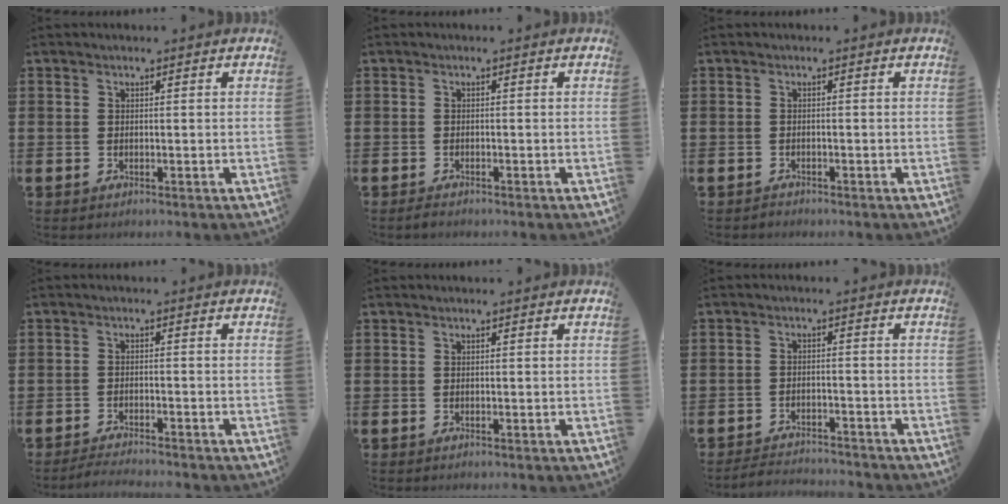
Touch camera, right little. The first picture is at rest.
{"total": 0.6, "force": [-0.5, 0.2, 0.3], "torque": [-0.008, -0.001, -0.011]}
{"total": 0.6, "force": [-0.5, 0.1, -0.1], "torque": [-0.001, -0.001, -0.012]}
{"total": 1.8, "force": [-1.7, -0.1, 0.3], "torque": [-0.007, 0.003, -0.034]}
{"total": 0.0}
{"total": 2.6, "force": [-2.6, 0.0, 0.0], "torque": [-0.005, 0.002, -0.056]}